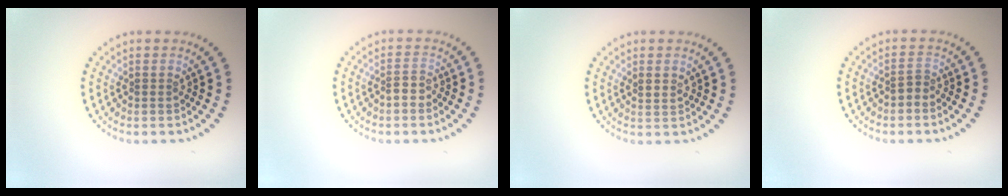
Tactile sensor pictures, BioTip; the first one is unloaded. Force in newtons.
{"total": 1.5, "press": 1.2, "slide": 0.9}
{"total": 1.1, "press": 1.0, "slide": 0.6}
{"total": 1.2, "press": 1.0, "slide": 0.7}